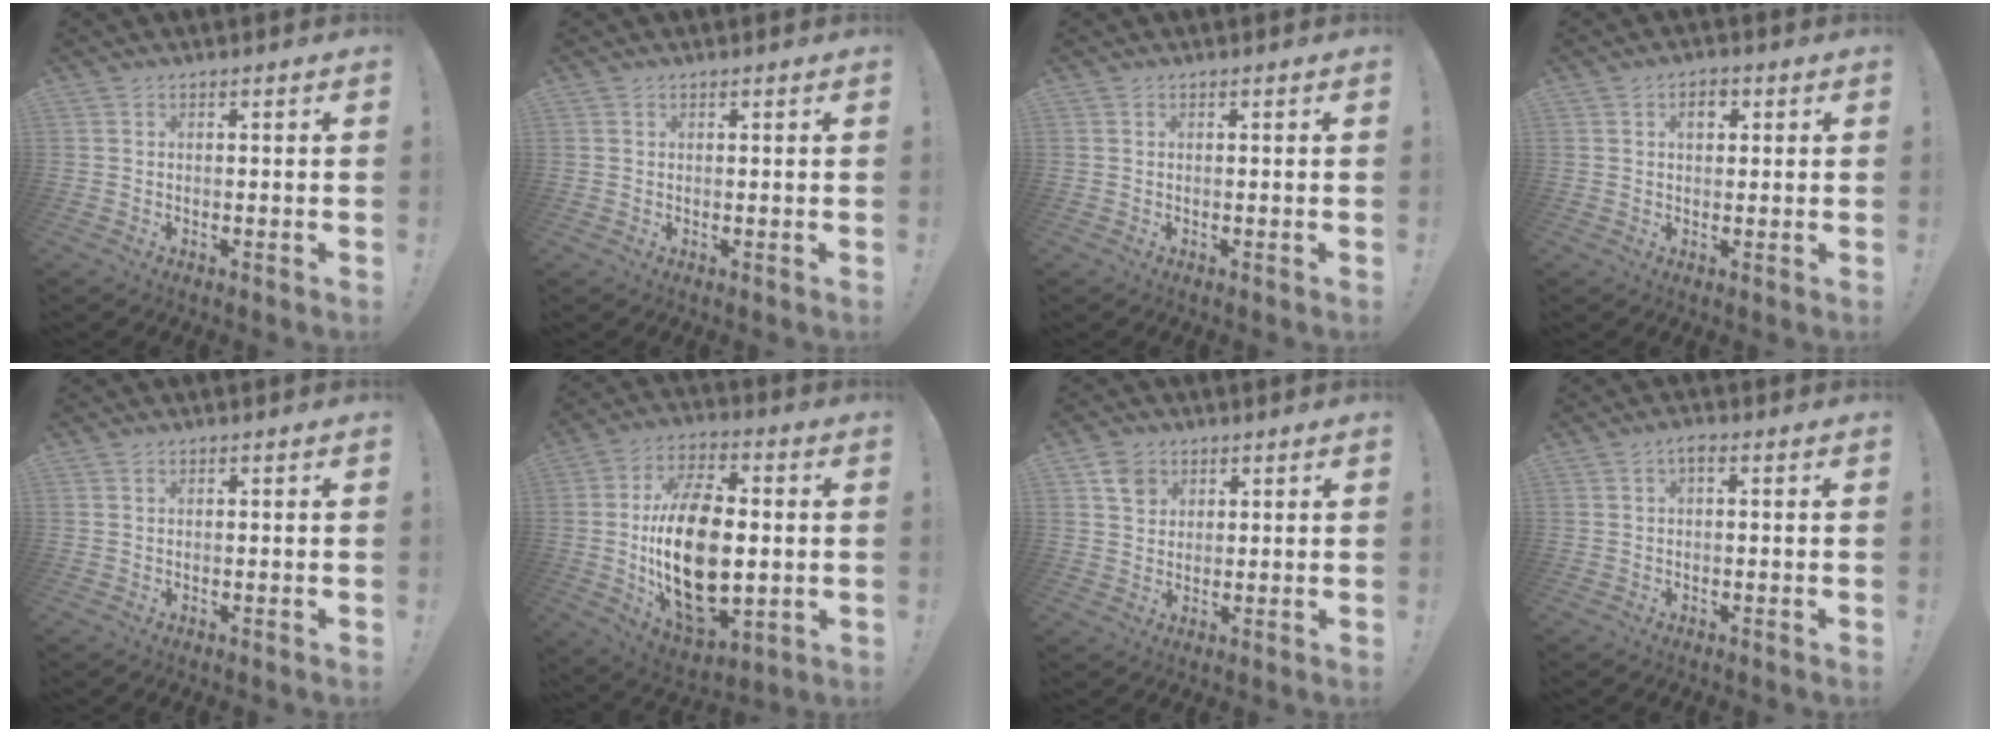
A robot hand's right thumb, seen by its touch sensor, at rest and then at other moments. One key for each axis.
{"total": 0.9, "fx": 0.4, "fy": 0.8, "fz": -0.1, "tx": 0.006, "ty": -0.003, "tz": 0.006}
{"total": 0.0}
{"total": 4.1, "fx": 1.2, "fy": 2.8, "fz": 2.8, "tx": -0.030, "ty": 0.001, "tz": 0.014}
{"total": 0.5, "fx": -0.2, "fy": -0.1, "fz": -0.5, "tx": 0.004, "ty": 0.001, "tz": -0.003}
{"total": 24.1, "fx": -0.7, "fy": 13.8, "fz": 19.7, "tx": -0.374, "ty": -0.008, "tz": -0.009}
{"total": 4.7, "fx": 2.5, "fy": 3.9, "fz": 0.9, "tx": -0.004, "ty": -0.010, "tz": 0.046}
{"total": 1.9, "fx": -0.1, "fy": 0.6, "fz": 1.8, "tx": -0.035, "ty": 0.007, "tz": -0.004}